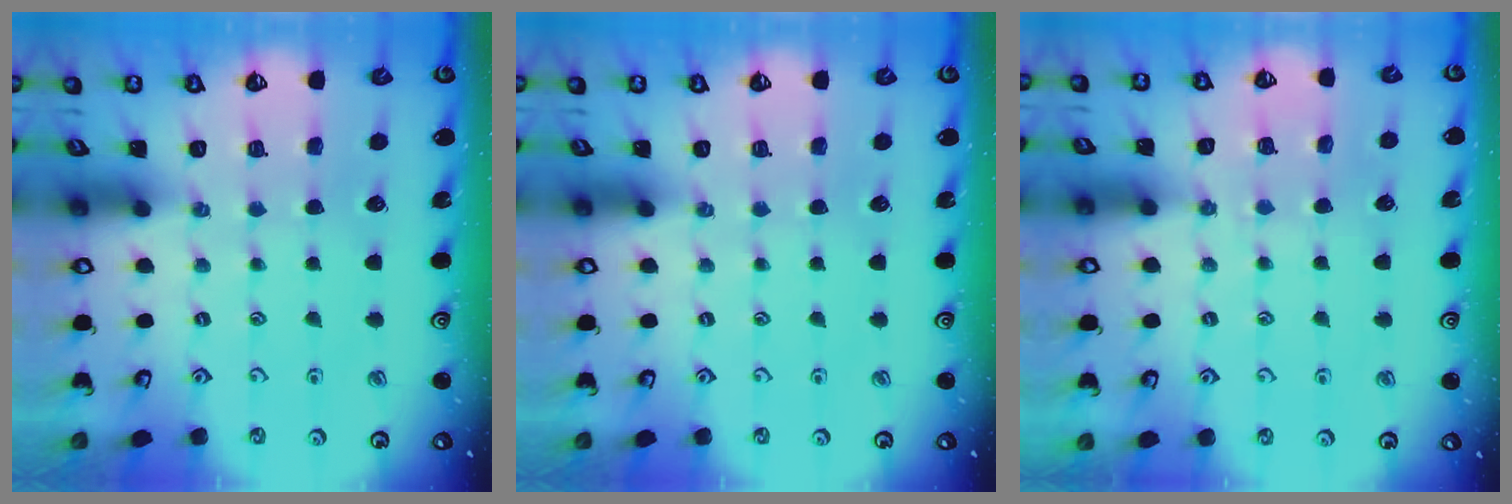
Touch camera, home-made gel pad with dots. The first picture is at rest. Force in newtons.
{"total": 0.0}
{"total": 5.5, "press": 5.4, "slide": 0.6}